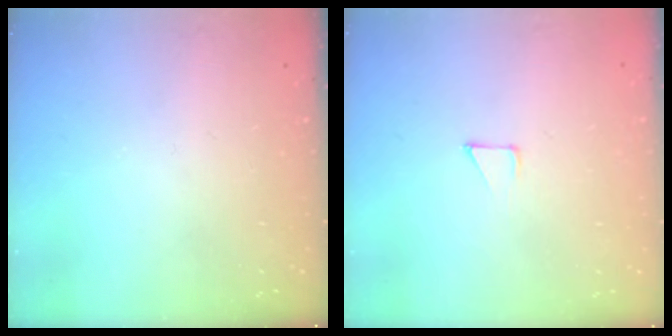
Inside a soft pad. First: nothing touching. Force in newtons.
{"total": 2.8, "press": 2.8, "slide": 0.2}